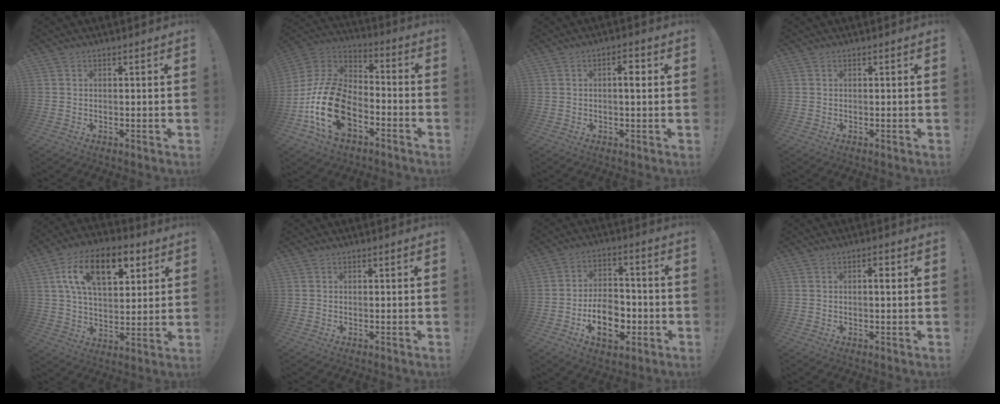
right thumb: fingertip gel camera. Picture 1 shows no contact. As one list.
[{"total": 22.3, "force": [-8.2, 13.9, 15.3], "torque": [-0.306, 0.047, -0.130]}, {"total": 3.7, "force": [0.6, 1.0, 3.6], "torque": [-0.047, 0.000, 0.001]}, {"total": 0.0}, {"total": 17.9, "force": [7.8, 9.8, 12.7], "torque": [-0.199, -0.014, 0.136]}, {"total": 0.0}, {"total": 13.9, "force": [-4.9, 9.1, 9.3], "torque": [-0.148, 0.026, -0.081]}, {"total": 2.1, "force": [0.5, 0.4, 2.0], "torque": [-0.026, 0.001, 0.001]}]